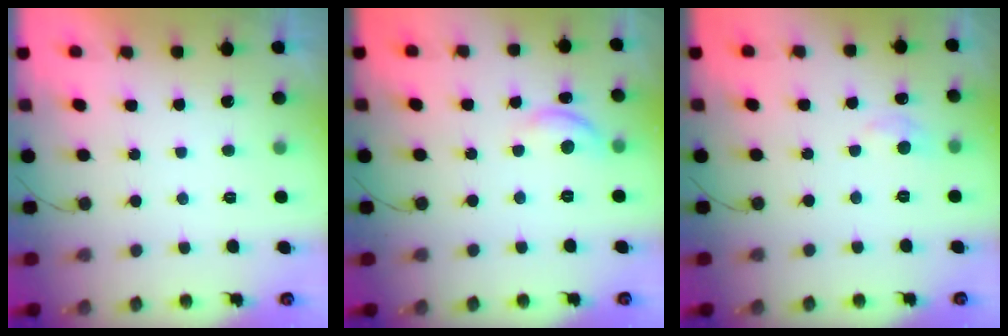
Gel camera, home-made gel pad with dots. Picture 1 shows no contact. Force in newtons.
{"total": 8.1, "press": 8.1, "slide": 0.6}
{"total": 5.7, "press": 5.6, "slide": 0.8}